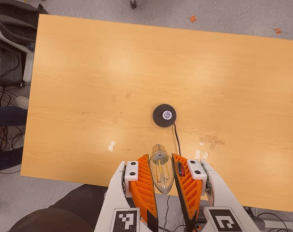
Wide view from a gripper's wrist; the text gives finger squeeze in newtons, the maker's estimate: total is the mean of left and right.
{"total": 13.5, "left": 15.1, "right": 11.9}